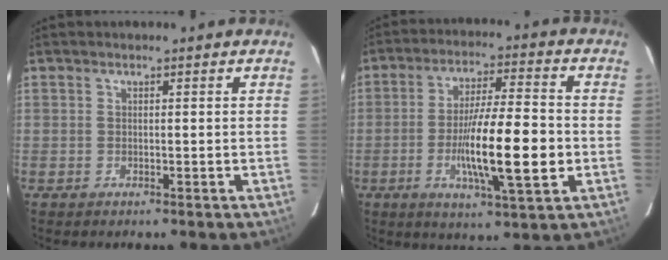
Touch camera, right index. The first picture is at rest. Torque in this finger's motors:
{"motor_torque": [1.38, -0.76, 0.95, 0.21]}